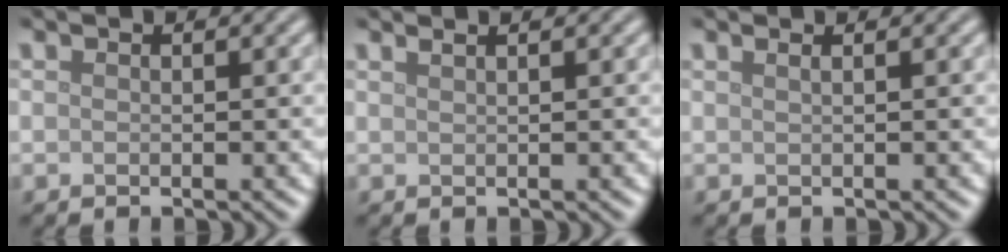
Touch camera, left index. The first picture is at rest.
{"total": 1.7, "force": [1.2, 0.7, 1.0], "torque": [0.000, -0.001, 0.001]}
{"total": 1.7, "force": [0.9, 0.9, 1.1], "torque": [0.001, -0.001, -0.006]}